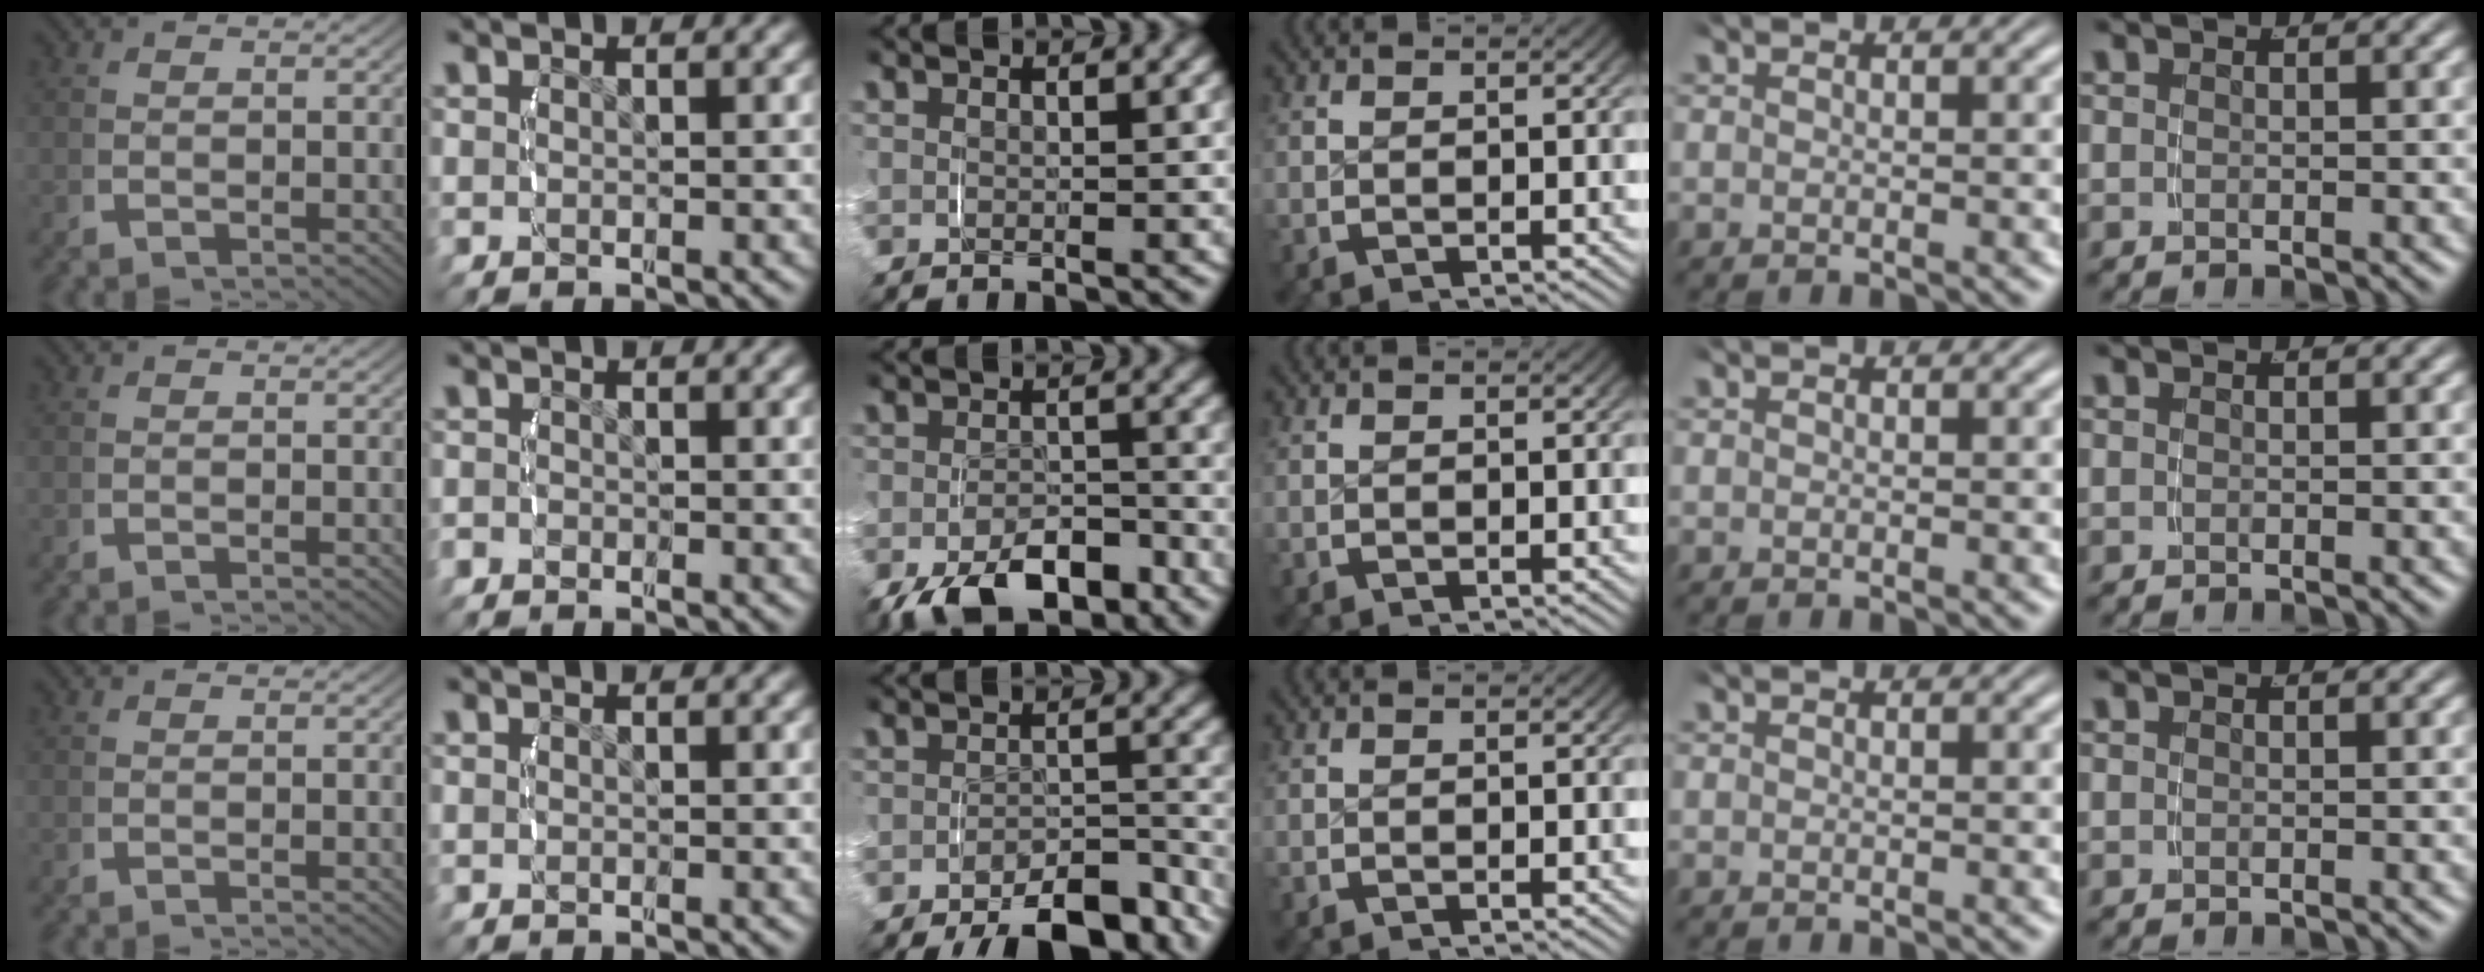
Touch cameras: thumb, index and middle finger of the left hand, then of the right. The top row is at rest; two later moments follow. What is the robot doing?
{"motion": "grasp_and_lifting", "object": "velcro strap"}